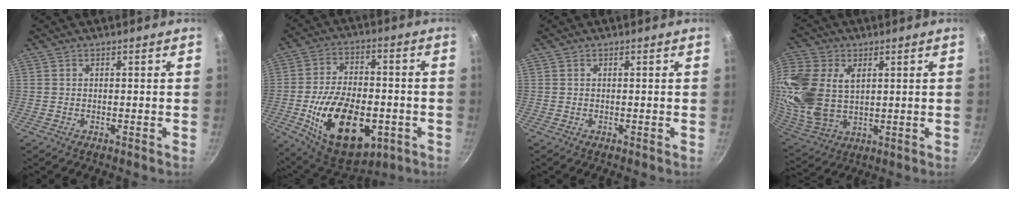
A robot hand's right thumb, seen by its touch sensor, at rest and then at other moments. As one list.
[{"total": 22.0, "force": [-6.1, 12.6, 16.9], "torque": [-0.263, 0.017, -0.086]}, {"total": 0.0}, {"total": 19.2, "force": [4.2, 12.9, 13.6], "torque": [-0.303, -0.016, 0.087]}]